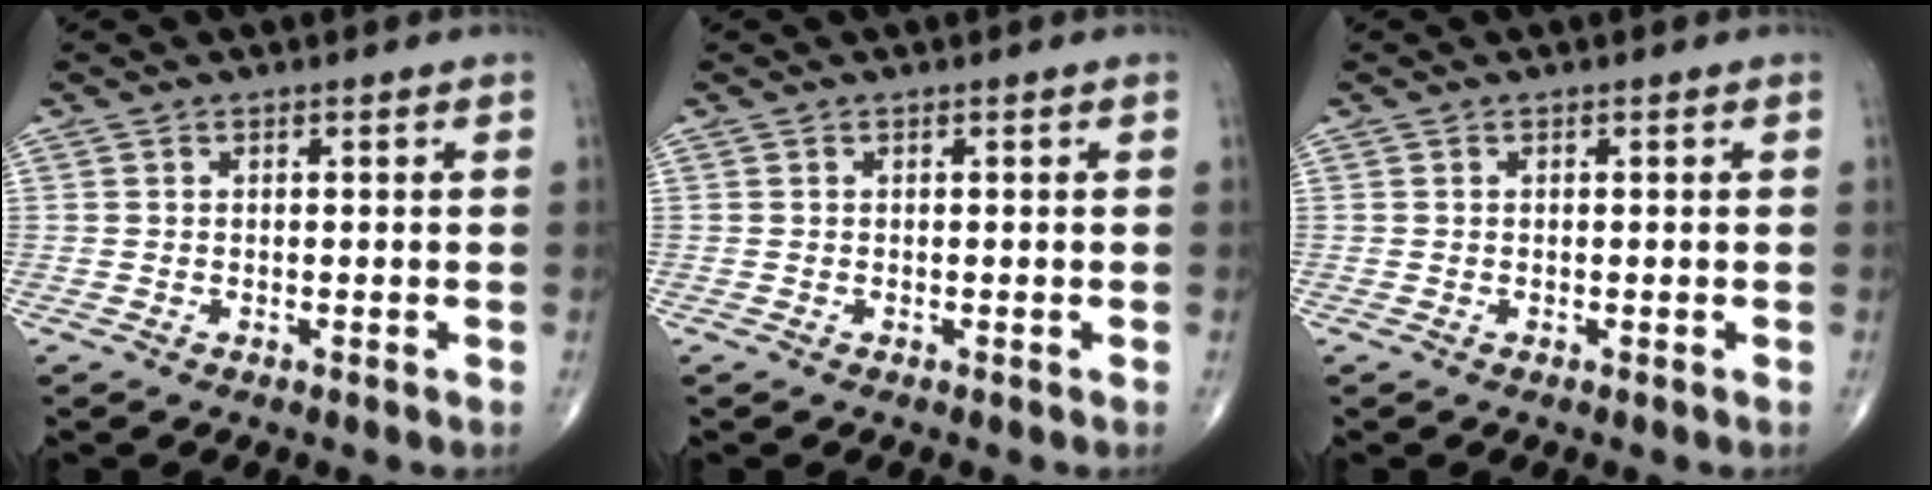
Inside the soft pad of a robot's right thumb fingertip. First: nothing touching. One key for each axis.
{"total": 0.0}
{"total": 0.0}